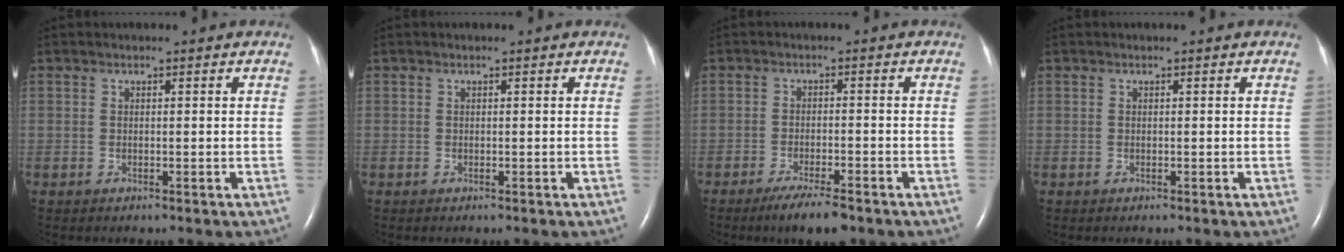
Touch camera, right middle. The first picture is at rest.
{"total": 0.0}
{"total": 5.7, "force": [-4.1, 0.8, 3.8], "torque": [-0.070, -0.012, -0.066]}
{"total": 0.0}